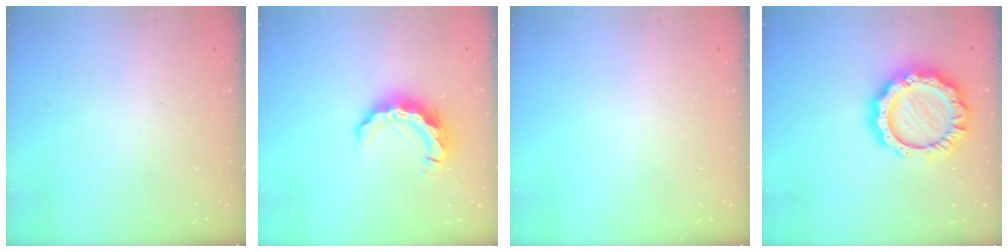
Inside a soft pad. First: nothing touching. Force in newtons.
{"total": 11.0, "press": 10.9, "slide": 0.9}
{"total": 0.0}
{"total": 17.0, "press": 16.9, "slide": 1.4}